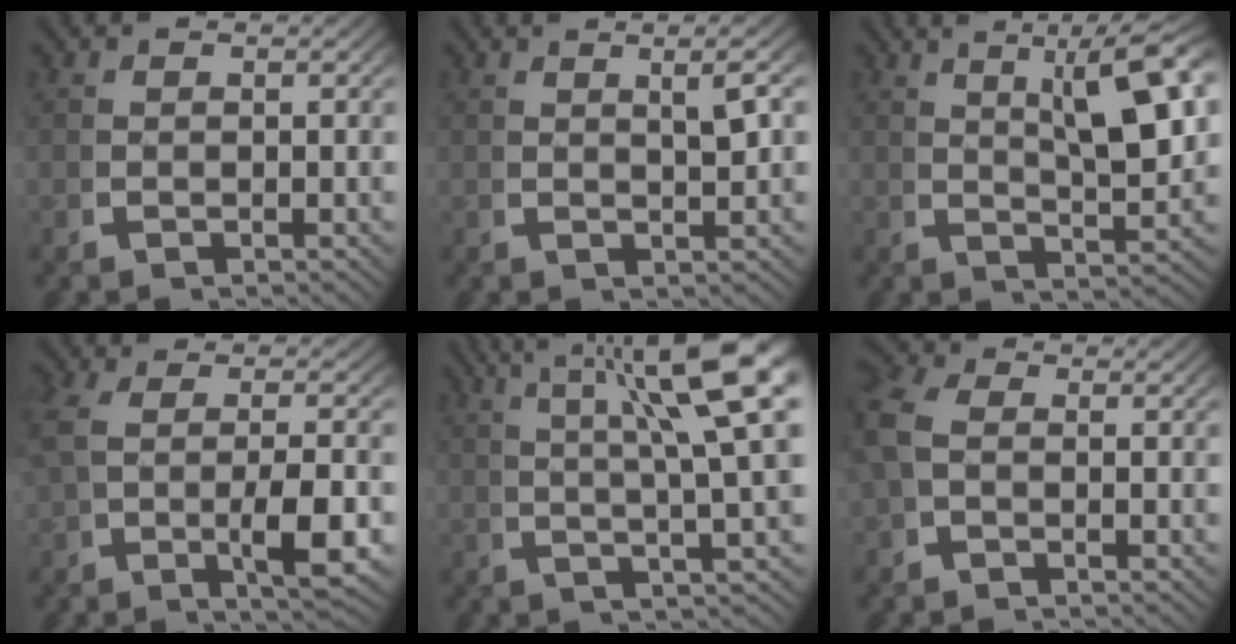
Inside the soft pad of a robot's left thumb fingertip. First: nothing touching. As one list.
[{"total": 3.4, "force": [1.3, 0.6, 3.1], "torque": [-0.044, 0.004, 0.024]}, {"total": 9.8, "force": [3.3, 3.9, 8.4], "torque": [-0.110, 0.009, 0.048]}, {"total": 5.9, "force": [-0.1, 2.0, 5.6], "torque": [-0.115, -0.006, 0.003]}, {"total": 10.8, "force": [4.1, 3.4, 9.5], "torque": [-0.112, 0.010, 0.059]}, {"total": 3.1, "force": [0.0, 2.5, 1.9], "torque": [-0.050, 0.000, -0.004]}]